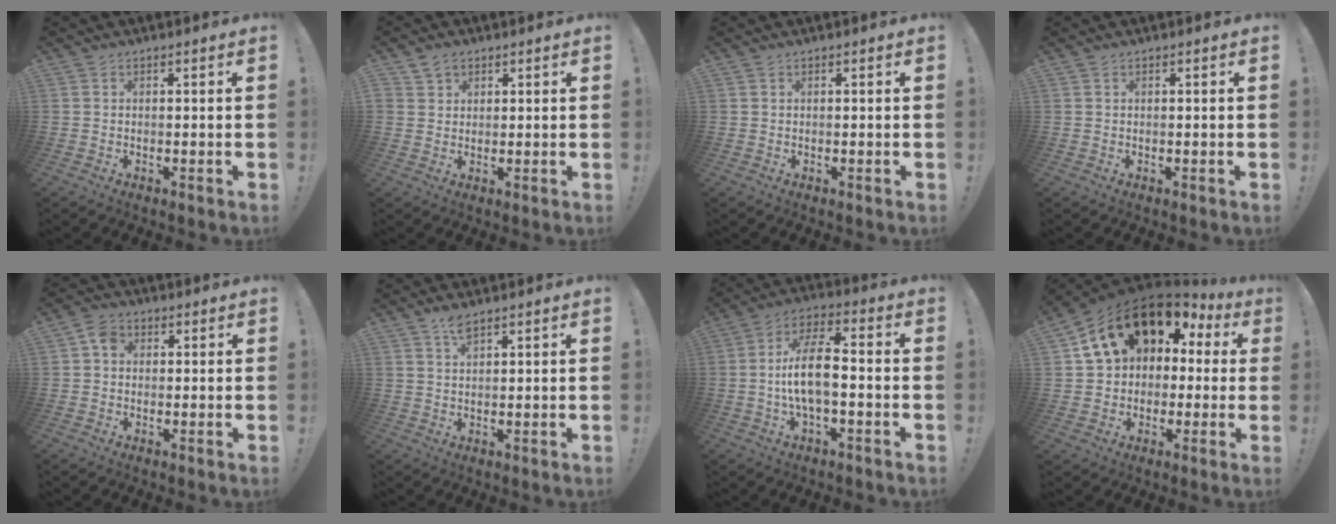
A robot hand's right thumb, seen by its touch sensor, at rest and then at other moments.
{"total": 3.4, "force": [2.2, 2.5, 0.7], "torque": [-0.010, -0.008, 0.041]}
{"total": 0.0}
{"total": 0.0}
{"total": 4.4, "force": [0.9, 3.5, 2.5], "torque": [-0.040, 0.006, 0.017]}
{"total": 3.5, "force": [2.6, 0.9, 2.1], "torque": [-0.032, -0.010, 0.043]}
{"total": 11.5, "force": [-1.7, 4.4, 10.5], "torque": [-0.194, 0.008, -0.034]}
{"total": 16.8, "force": [7.9, 11.0, 9.9], "torque": [-0.166, -0.036, 0.148]}